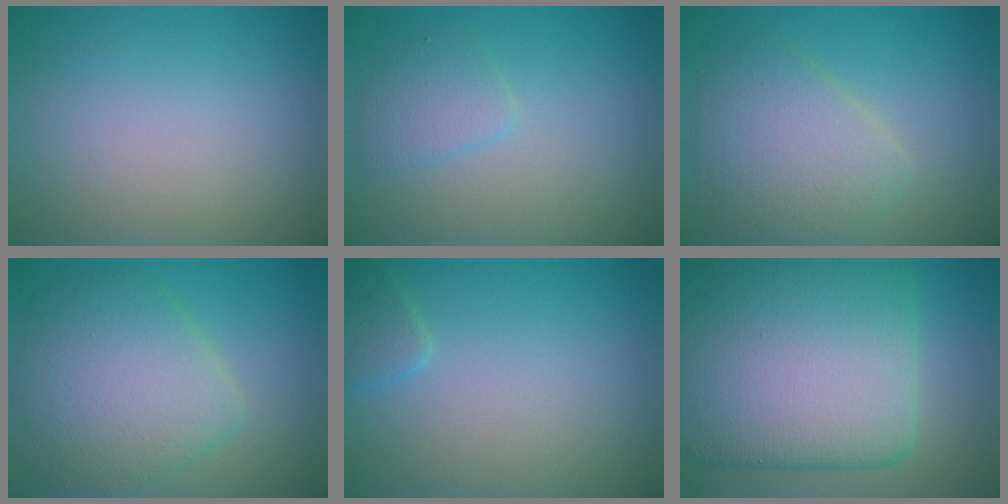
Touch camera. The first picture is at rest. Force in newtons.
{"total": 1.9, "press": 1.9, "slide": 0.0}
{"total": 5.0, "press": 5.0, "slide": 0.2}
{"total": 6.8, "press": 6.8, "slide": 0.3}
{"total": 1.4, "press": 1.4, "slide": 0.1}
{"total": 15.7, "press": 15.7, "slide": 0.3}